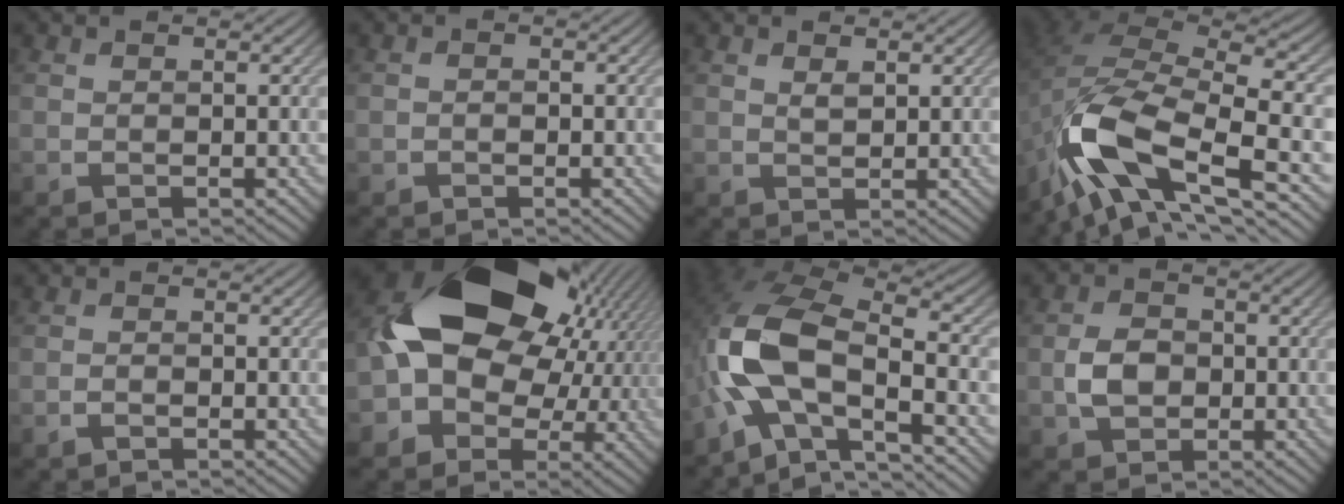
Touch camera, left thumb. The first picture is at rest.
{"total": 0.7, "force": [-0.4, 0.5, 0.3], "torque": [-0.006, 0.000, -0.008]}
{"total": 1.3, "force": [0.8, 0.6, 0.9], "torque": [-0.022, -0.003, 0.018]}
{"total": 14.1, "force": [-6.6, 5.8, 11.0], "torque": [-0.225, -0.009, -0.130]}
{"total": 1.0, "force": [-0.7, 0.4, 0.5], "torque": [-0.011, 0.001, -0.015]}
{"total": 17.8, "force": [2.3, 13.5, 11.4], "torque": [-0.194, -0.003, 0.041]}
{"total": 14.0, "force": [-3.7, 7.1, 11.6], "torque": [-0.255, -0.013, -0.077]}
{"total": 4.0, "force": [-0.7, 3.1, 2.4], "torque": [-0.056, 0.001, -0.018]}